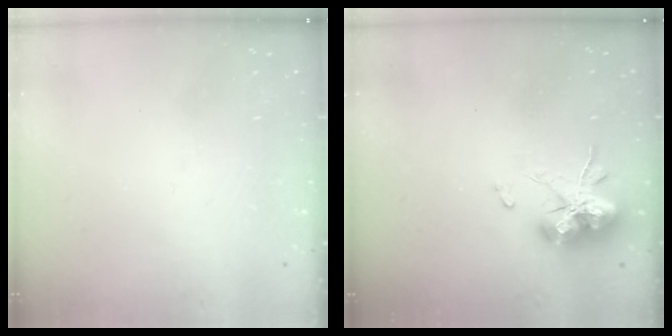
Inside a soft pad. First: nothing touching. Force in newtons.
{"total": 15.6, "press": 15.5, "slide": 1.2}